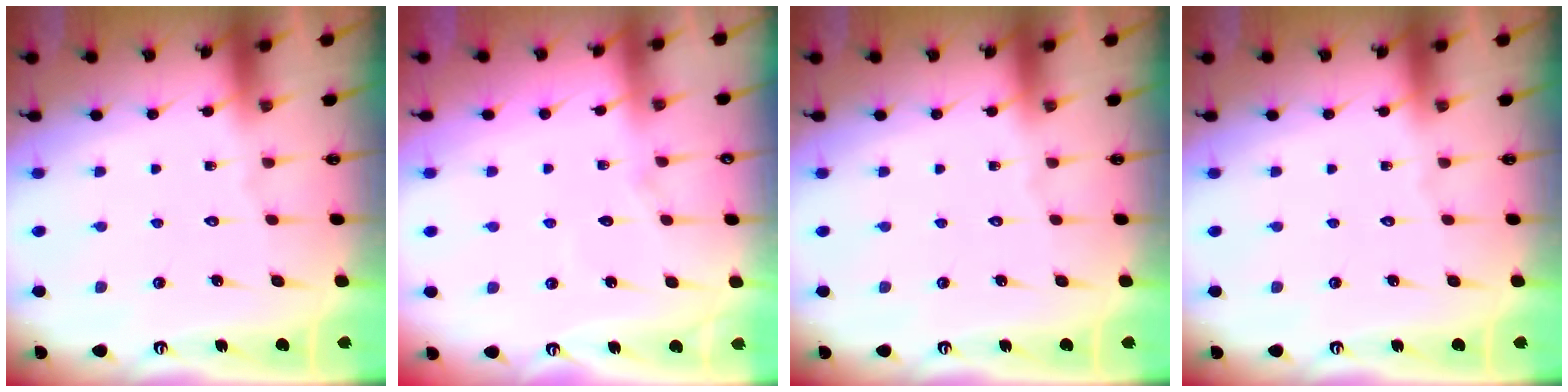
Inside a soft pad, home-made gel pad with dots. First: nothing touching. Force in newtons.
{"total": 5.9, "press": 5.9, "slide": 0.6}
{"total": 0.0}
{"total": 0.0}